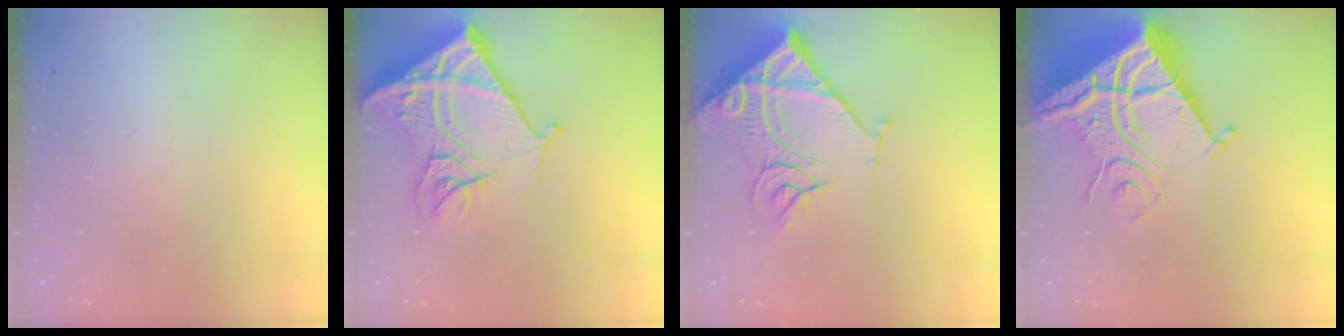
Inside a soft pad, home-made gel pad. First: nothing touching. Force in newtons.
{"total": 17.6, "press": 17.4, "slide": 2.1}
{"total": 15.3, "press": 15.2, "slide": 1.8}
{"total": 12.2, "press": 12.1, "slide": 1.3}